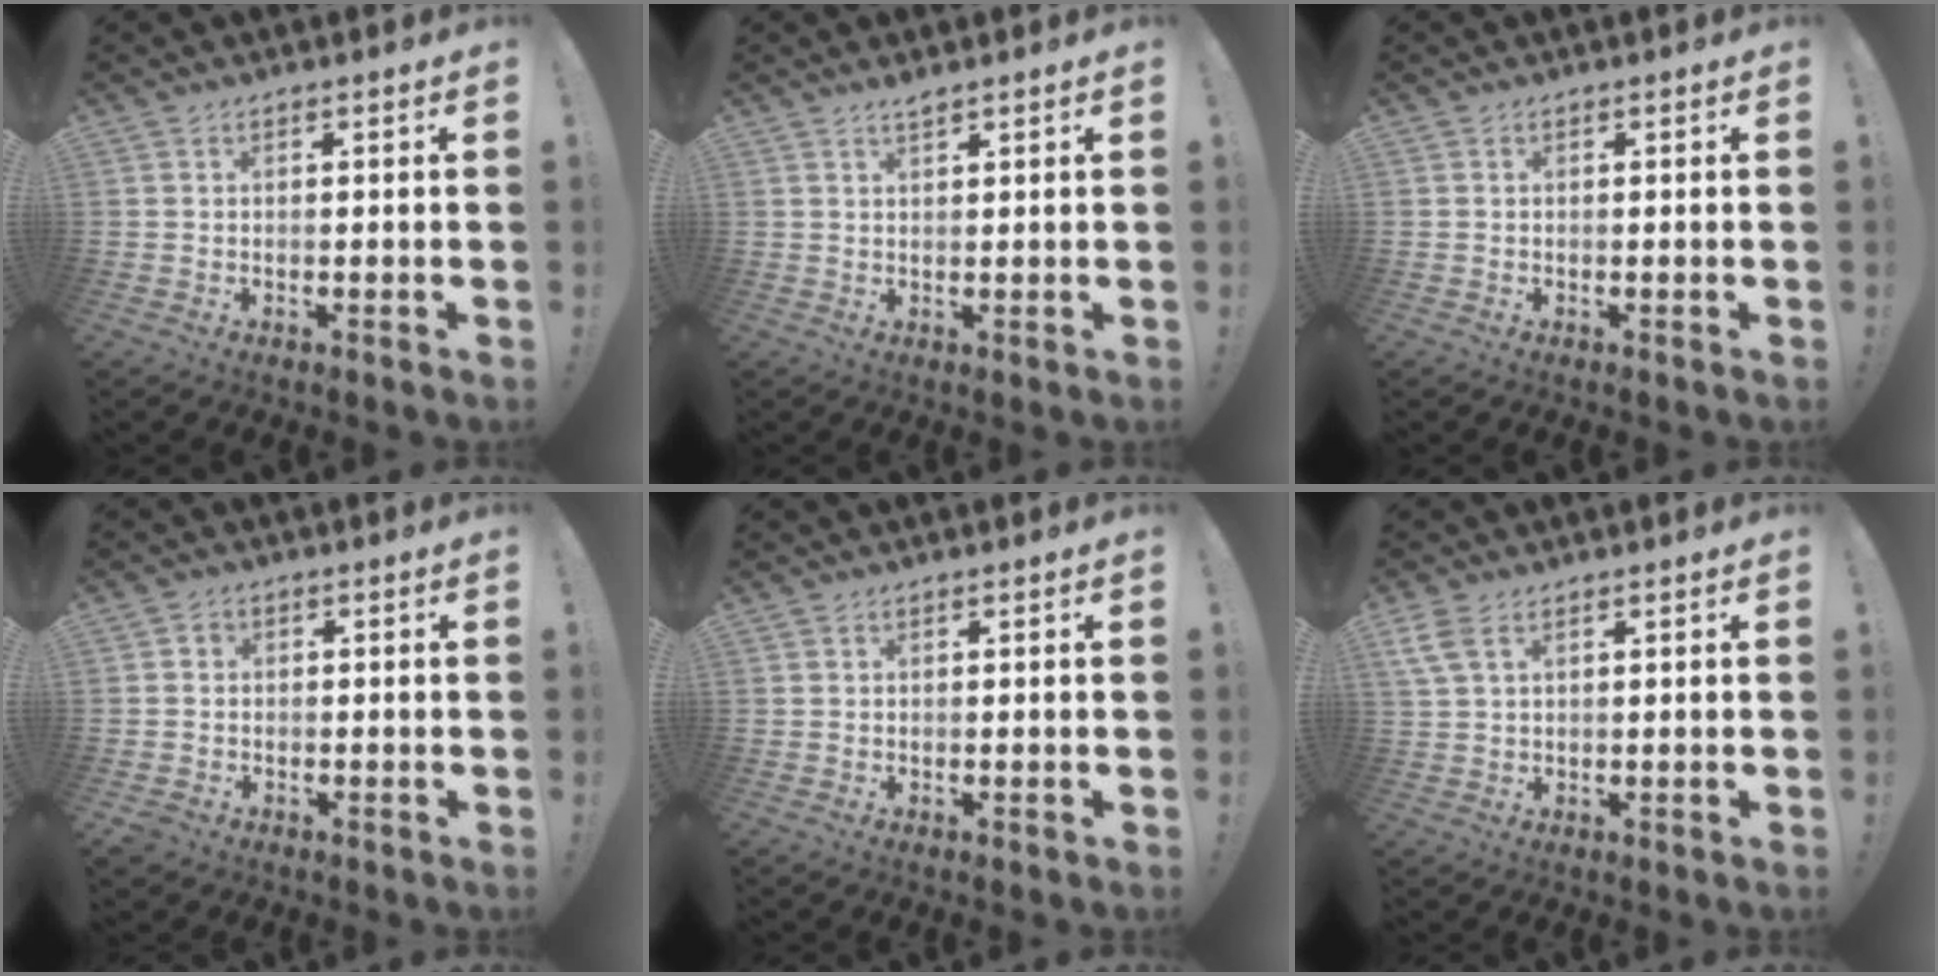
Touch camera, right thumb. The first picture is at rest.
{"total": 1.7, "force": [1.5, 0.1, 0.8], "torque": [-0.016, -0.006, 0.028]}
{"total": 0.0}
{"total": 2.9, "force": [-0.6, 2.7, 0.8], "torque": [-0.013, 0.007, -0.009]}
{"total": 0.0}
{"total": 4.9, "force": [2.4, 2.4, 3.5], "torque": [-0.085, 0.000, 0.047]}